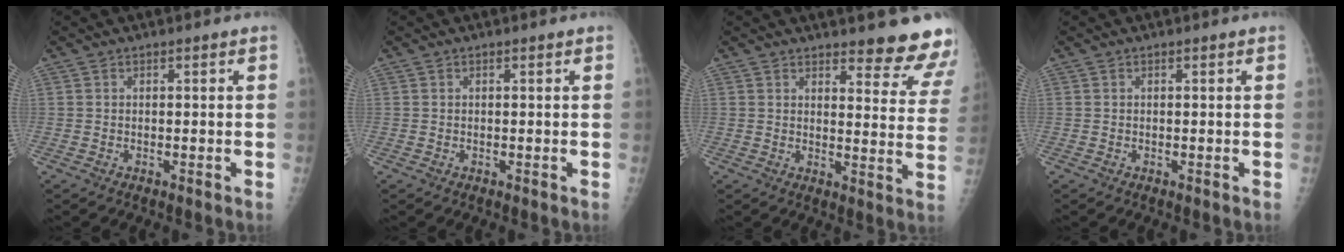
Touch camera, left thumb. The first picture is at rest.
{"total": 0.0}
{"total": 12.3, "force": [11.0, 2.7, 4.6], "torque": [-0.014, -0.086, 0.114]}
{"total": 0.0}